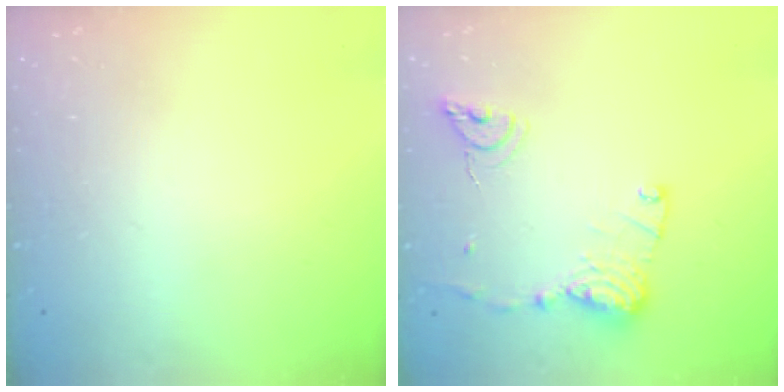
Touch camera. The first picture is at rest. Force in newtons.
{"total": 12.7, "press": 12.6, "slide": 1.4}